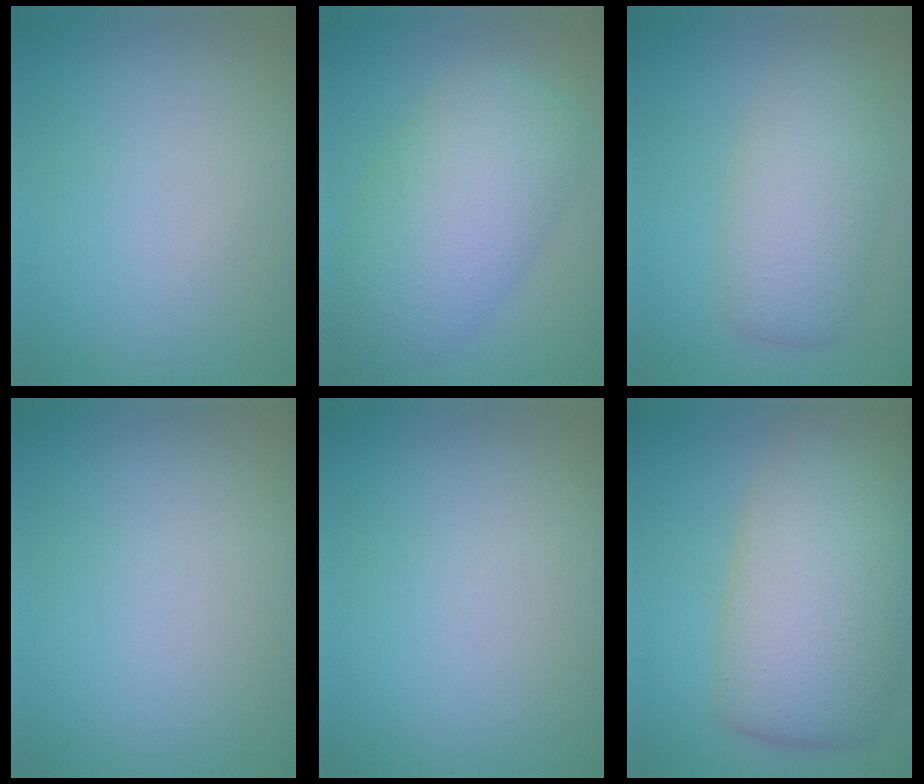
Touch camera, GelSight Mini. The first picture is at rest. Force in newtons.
{"total": 8.5, "press": 8.5, "slide": 0.4}
{"total": 4.9, "press": 4.9, "slide": 0.1}
{"total": 0.0}
{"total": 0.0}
{"total": 11.0, "press": 11.0, "slide": 0.6}